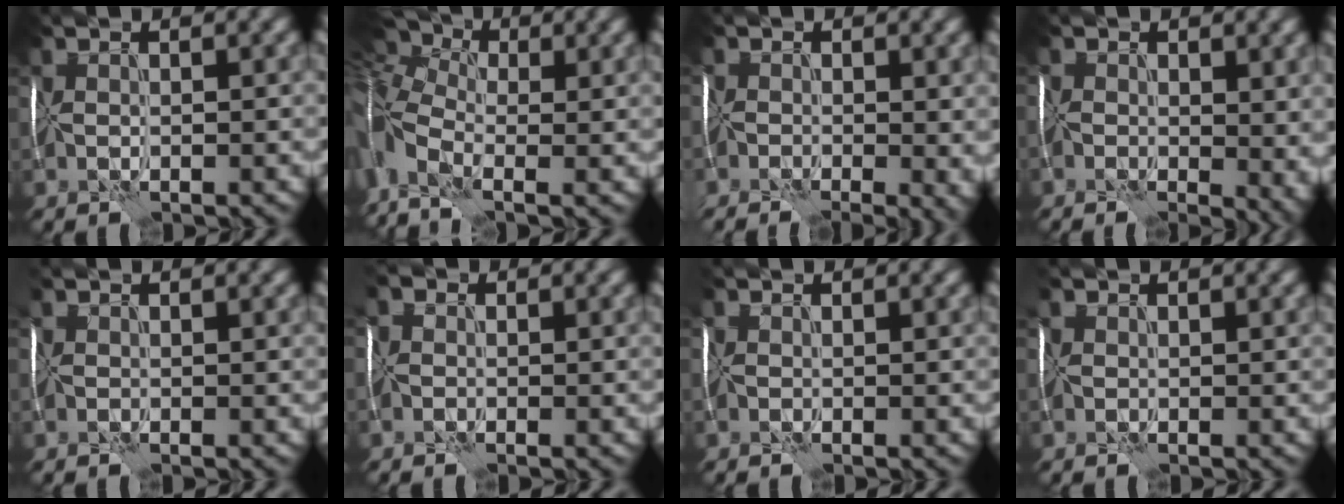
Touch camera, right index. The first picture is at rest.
{"total": 9.4, "force": [-1.0, 5.1, 7.8], "torque": [-0.204, -0.011, -0.016]}
{"total": 7.6, "force": [-3.0, 3.5, 6.0], "torque": [-0.097, -0.012, -0.032]}
{"total": 8.3, "force": [-1.2, 4.5, 6.9], "torque": [-0.096, -0.002, 0.000]}
{"total": 0.7, "force": [0.1, 0.4, 0.6], "torque": [-0.010, 0.000, -0.009]}
{"total": 1.5, "force": [-0.6, 1.2, 0.8], "torque": [-0.015, 0.004, -0.020]}
{"total": 0.5, "force": [0.0, 0.3, 0.4], "torque": [-0.014, 0.000, -0.009]}
{"total": 1.2, "force": [0.4, 0.8, 0.8], "torque": [-0.015, 0.003, -0.007]}